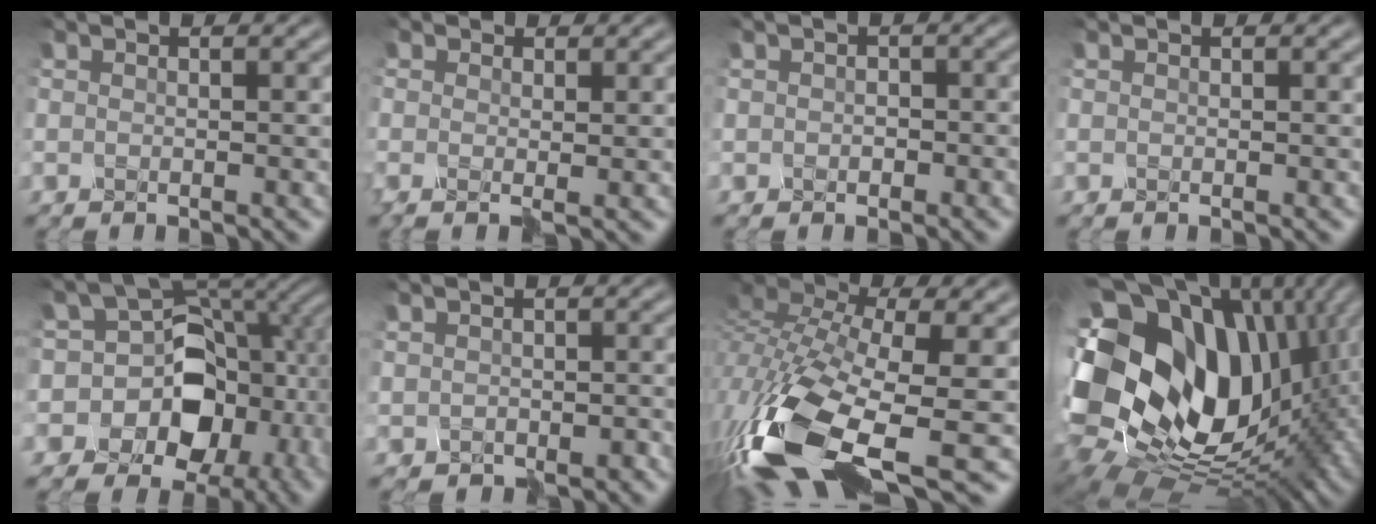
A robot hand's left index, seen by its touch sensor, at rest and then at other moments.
{"total": 0.8, "force": [0.3, 0.1, 0.7], "torque": [-0.015, 0.003, 0.000]}
{"total": 0.8, "force": [-0.1, 0.8, -0.3], "torque": [0.005, 0.007, -0.007]}
{"total": 0.0}
{"total": 11.9, "force": [-2.7, 9.8, 6.3], "torque": [-0.090, 0.006, -0.049]}
{"total": 1.8, "force": [-0.1, 1.8, 0.4], "torque": [0.005, -0.002, -0.008]}
{"total": 14.5, "force": [-6.9, 5.7, 11.4], "torque": [-0.294, -0.019, -0.112]}
{"total": 19.7, "force": [2.1, 13.8, 13.8], "torque": [-0.296, -0.018, 0.057]}